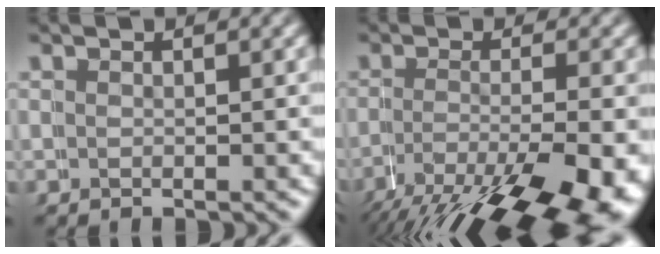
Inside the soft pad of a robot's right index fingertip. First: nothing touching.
{"total": 10.1, "force": [-3.9, 4.0, 8.4], "torque": [-0.139, -0.038, -0.041]}